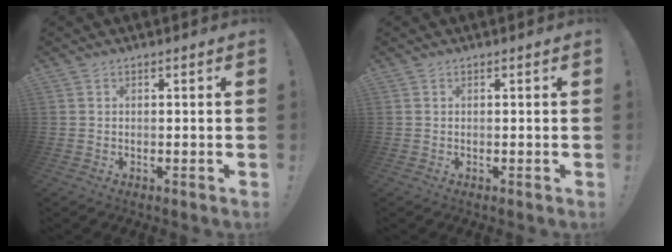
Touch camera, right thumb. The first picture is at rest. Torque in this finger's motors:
{"motor_torque": [0.00, 0.00, -0.04, 0.06, 0.02]}